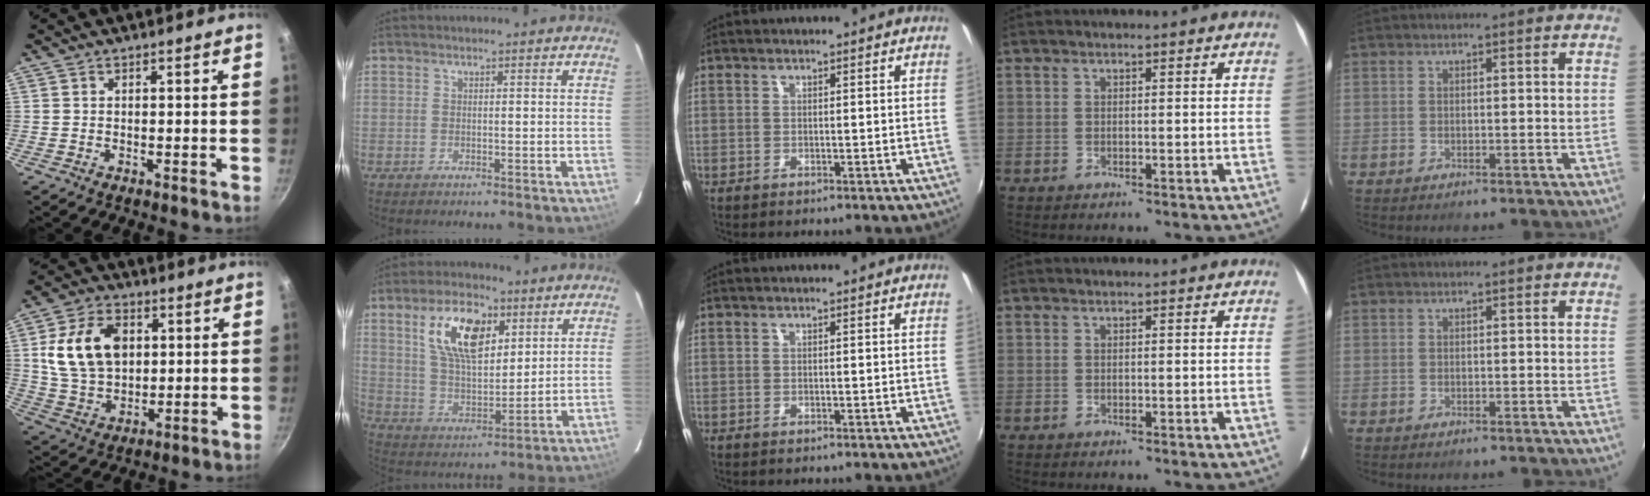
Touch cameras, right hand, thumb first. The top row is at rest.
{"thumb": {"total": 15.1, "force": [3.1, 10.6, 10.3], "torque": [-0.170, -0.004, 0.061]}, "index": {"total": 14.3, "force": [6.4, 7.1, 10.6], "torque": [-0.184, 0.013, 0.123]}}